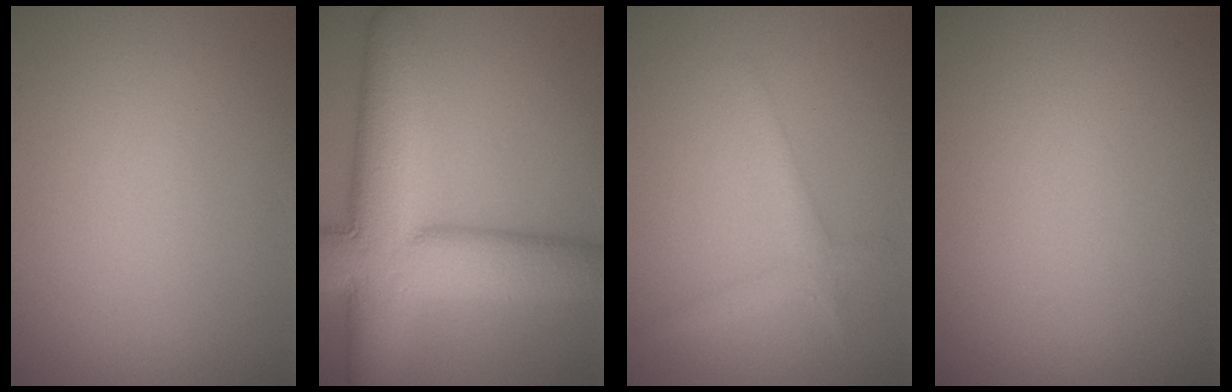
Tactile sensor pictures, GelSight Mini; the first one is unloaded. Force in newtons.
{"total": 11.8, "press": 11.8, "slide": 1.0}
{"total": 1.7, "press": 1.7, "slide": 0.1}
{"total": 0.0}